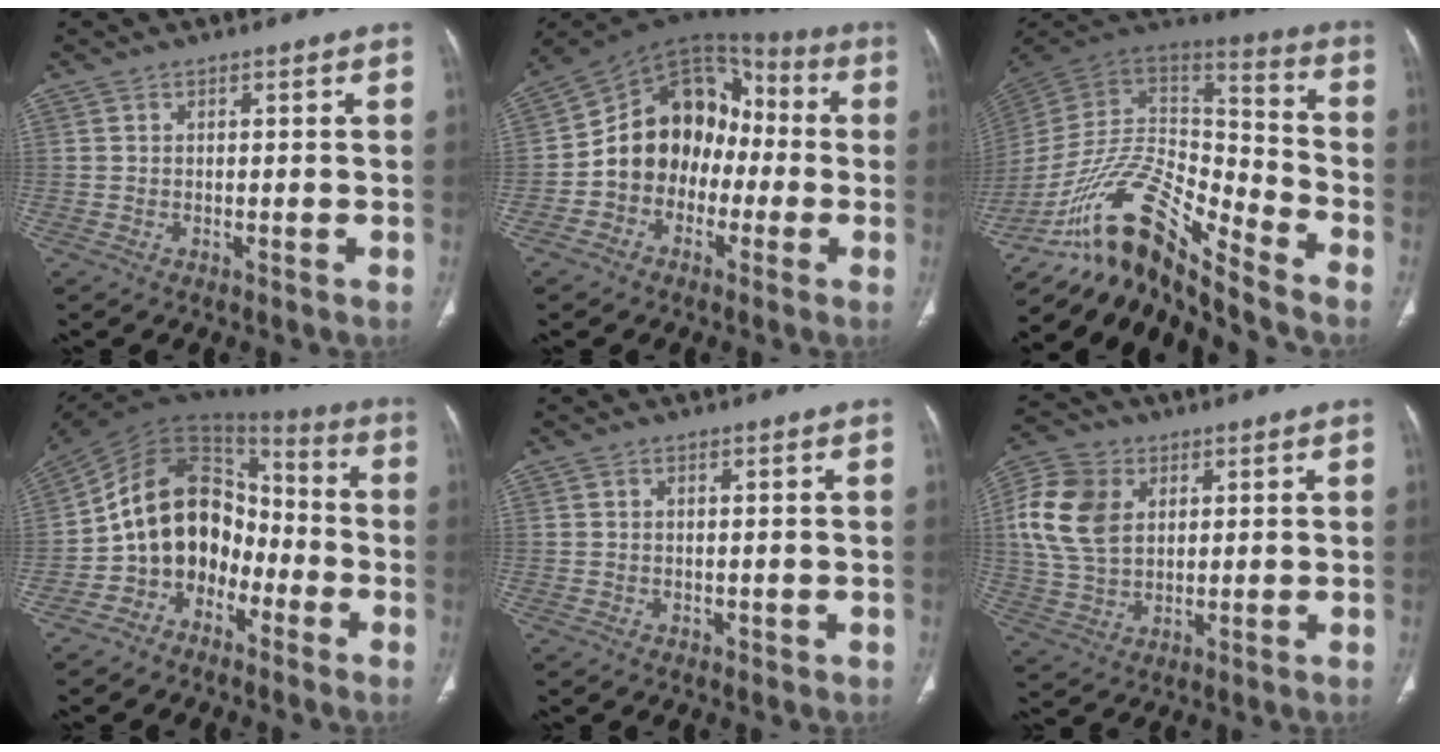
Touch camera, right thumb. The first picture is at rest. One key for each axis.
{"total": 15.2, "fx": -2.8, "fy": 12.2, "fz": 8.6, "tx": -0.088, "ty": 0.064, "tz": -0.059}
{"total": 19.6, "fx": -14.5, "fy": 5.6, "fz": 11.8, "tx": -0.195, "ty": 0.100, "tz": -0.260}
{"total": 15.2, "fx": -5.4, "fy": 11.6, "fz": 8.1, "tx": -0.099, "ty": 0.087, "tz": -0.102}
{"total": 0.8, "fx": 0.3, "fy": 0.6, "fz": 0.3, "tx": -0.001, "ty": 0.000, "tz": 0.006}
{"total": 13.0, "fx": 3.4, "fy": 9.3, "fz": 8.4, "tx": -0.159, "ty": -0.001, "tz": 0.063}